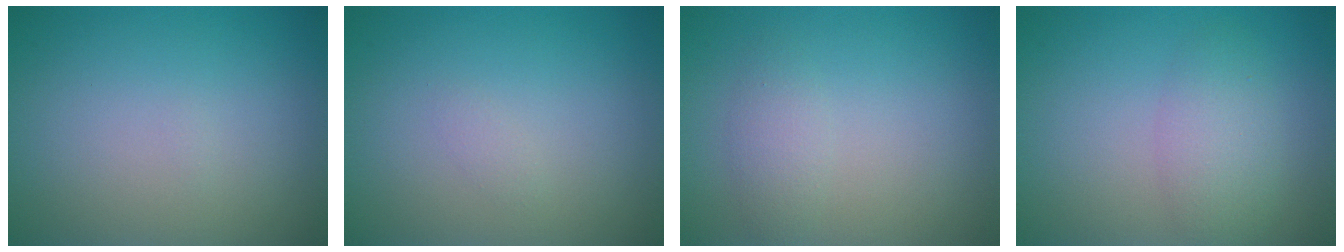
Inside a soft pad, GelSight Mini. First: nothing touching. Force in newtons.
{"total": 0.5, "press": 0.5, "slide": 0.0}
{"total": 1.6, "press": 1.6, "slide": 0.0}
{"total": 2.9, "press": 2.9, "slide": 0.2}